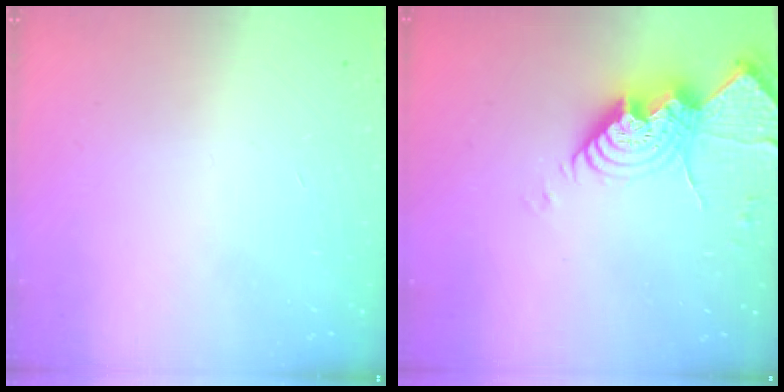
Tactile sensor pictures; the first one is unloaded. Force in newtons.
{"total": 15.0, "press": 14.9, "slide": 1.4}